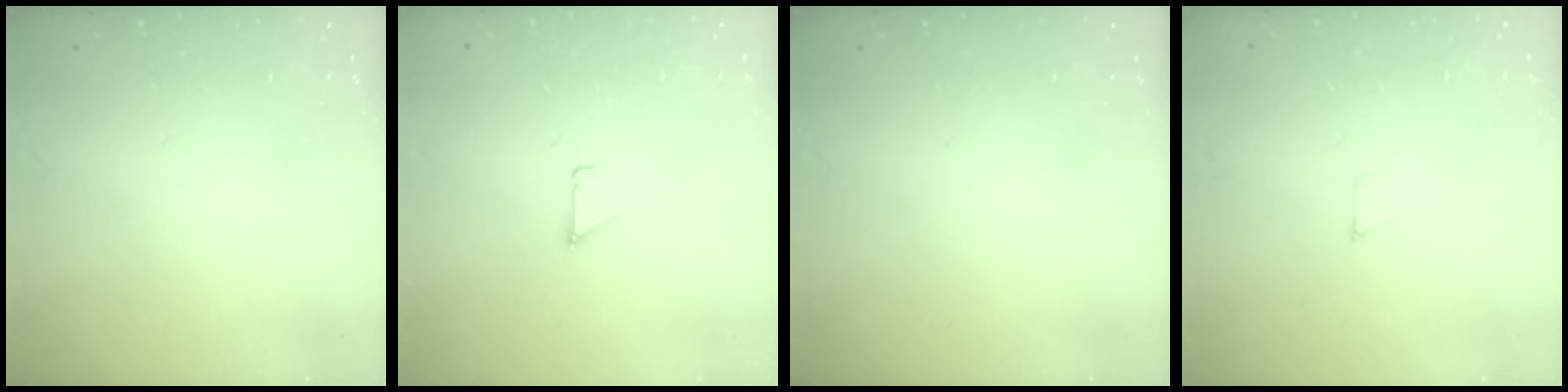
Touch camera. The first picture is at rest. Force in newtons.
{"total": 0.7, "press": 0.7, "slide": 0.1}
{"total": 0.0}
{"total": 2.6, "press": 2.6, "slide": 0.2}